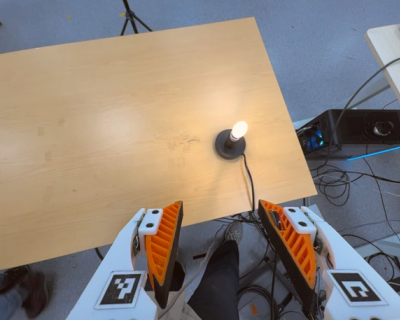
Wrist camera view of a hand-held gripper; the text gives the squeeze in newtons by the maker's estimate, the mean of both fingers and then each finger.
{"total": 0.0}